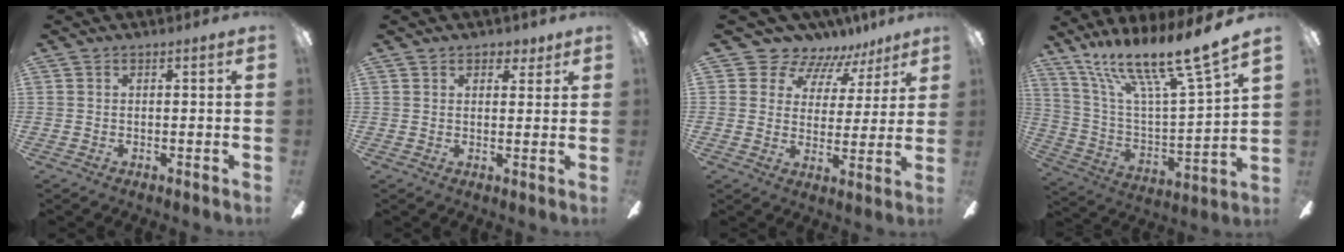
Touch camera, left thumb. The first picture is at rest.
{"total": 3.2, "force": [2.3, 1.9, 1.1], "torque": [0.000, -0.007, 0.039]}
{"total": 8.2, "force": [6.6, 4.8, 1.2], "torque": [-0.035, -0.054, 0.121]}
{"total": 20.2, "force": [16.3, 1.9, 11.7], "torque": [-0.217, -0.110, 0.267]}